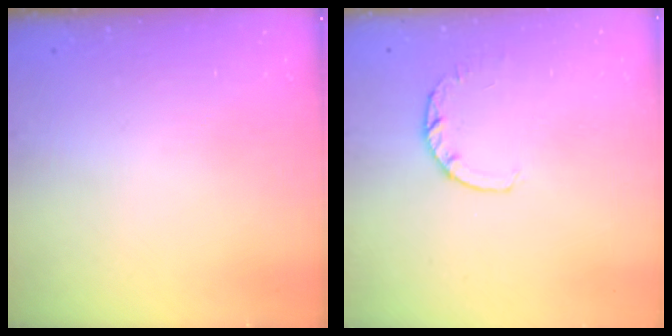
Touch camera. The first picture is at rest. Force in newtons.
{"total": 2.8, "press": 2.7, "slide": 0.5}